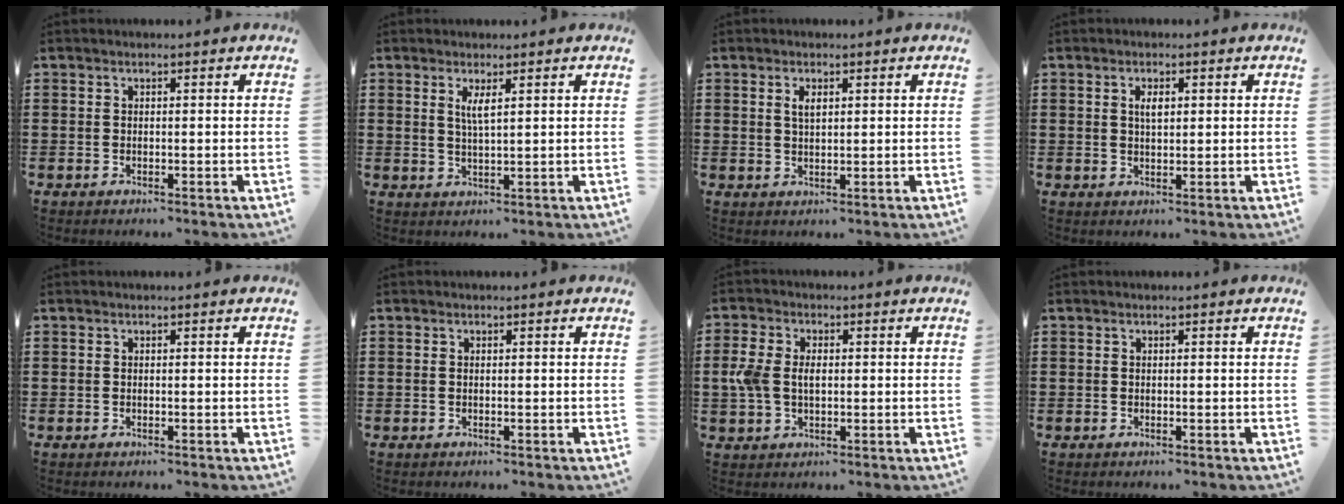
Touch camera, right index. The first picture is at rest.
{"total": 2.6, "force": [1.1, 0.4, 2.3], "torque": [-0.048, 0.001, 0.018]}
{"total": 2.0, "force": [0.7, 0.8, 1.7], "torque": [-0.035, 0.004, 0.012]}
{"total": 2.3, "force": [0.6, 0.9, 2.0], "torque": [-0.040, 0.005, 0.009]}
{"total": 0.0}
{"total": 0.0}
{"total": 4.6, "force": [0.1, 3.1, 3.4], "torque": [-0.094, 0.004, -0.007]}
{"total": 0.0}